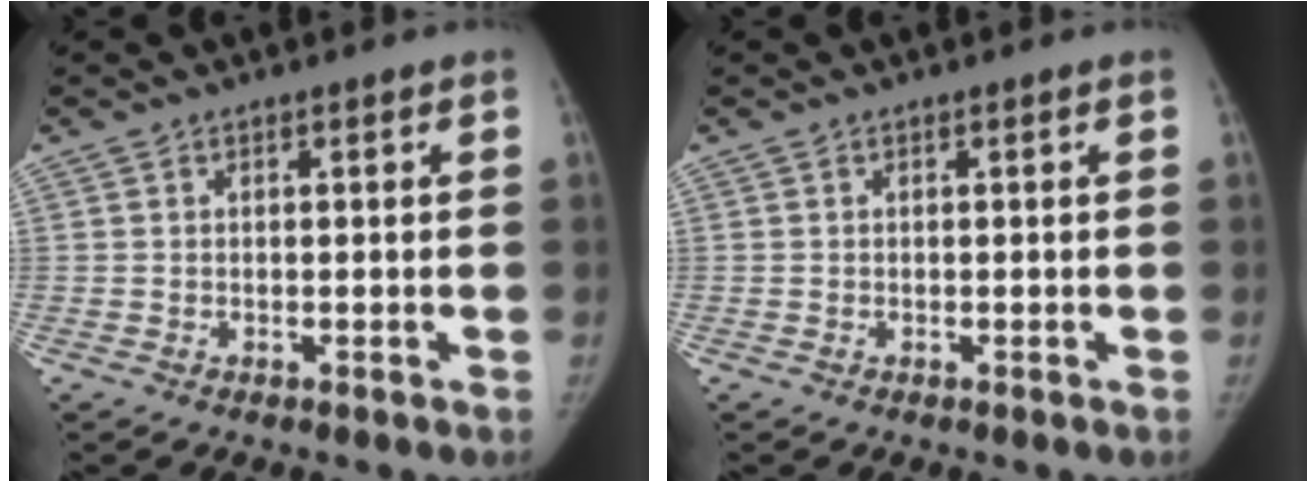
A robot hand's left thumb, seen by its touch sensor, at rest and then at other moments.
{"total": 0.0}